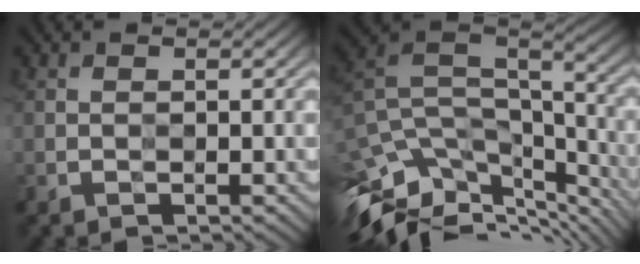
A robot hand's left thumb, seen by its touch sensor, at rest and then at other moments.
{"total": 13.9, "force": [-8.6, 5.5, 9.4], "torque": [-0.225, -0.002, -0.139]}